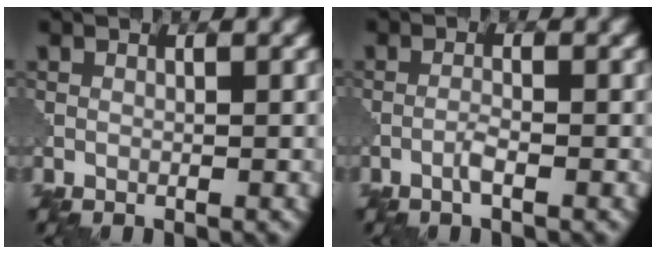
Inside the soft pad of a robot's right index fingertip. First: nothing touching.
{"total": 1.3, "force": [-0.7, 0.1, 1.0], "torque": [-0.020, 0.004, -0.017]}